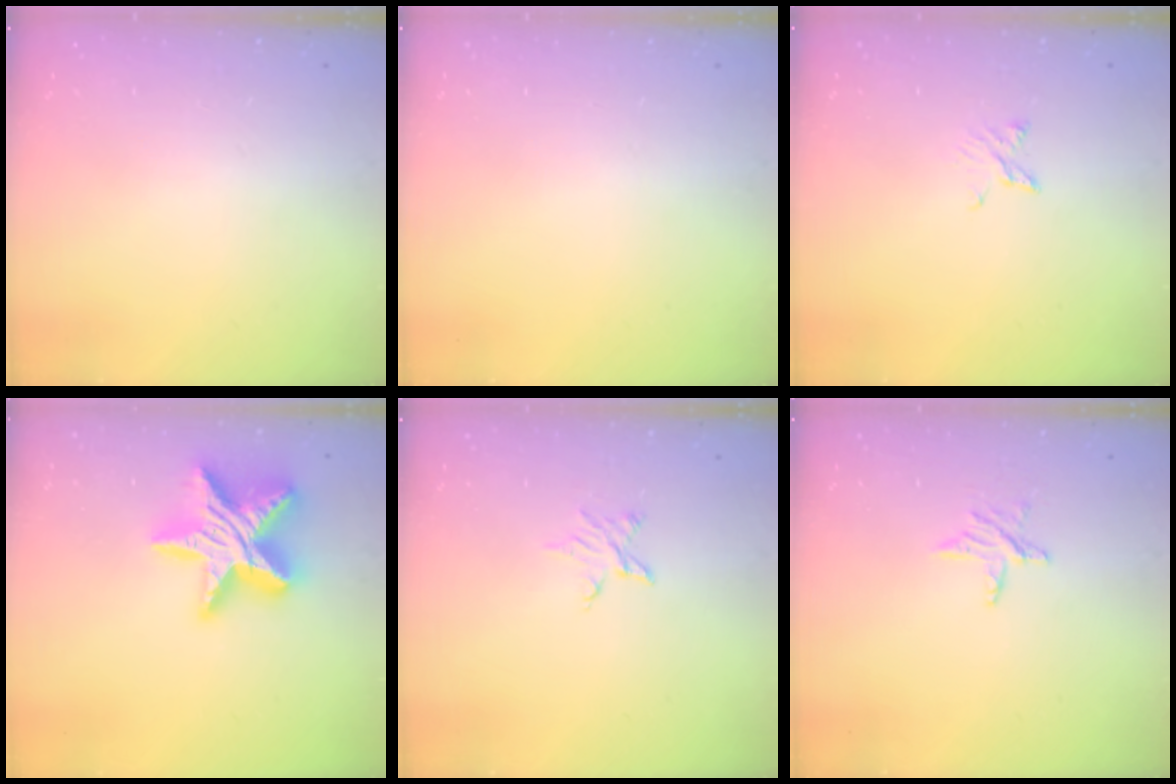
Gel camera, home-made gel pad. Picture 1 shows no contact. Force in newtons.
{"total": 0.0}
{"total": 3.7, "press": 3.7, "slide": 0.4}
{"total": 22.1, "press": 22.0, "slide": 1.7}
{"total": 3.4, "press": 3.3, "slide": 0.4}
{"total": 5.2, "press": 5.2, "slide": 0.5}